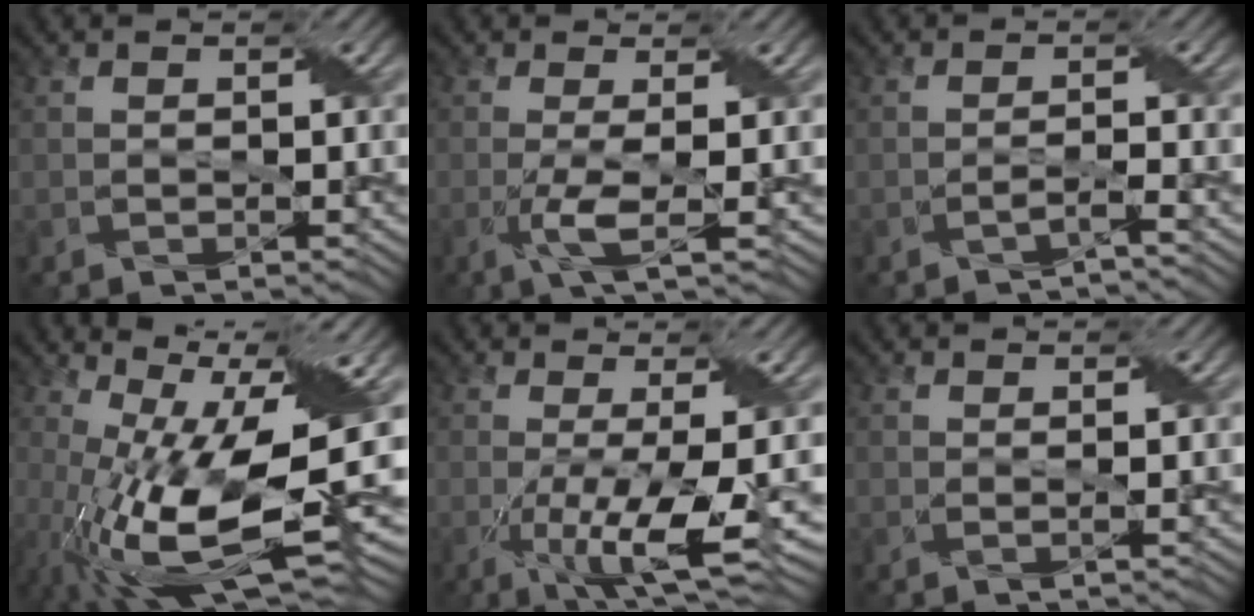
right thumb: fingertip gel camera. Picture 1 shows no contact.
{"total": 3.6, "force": [-0.8, 0.6, 3.4], "torque": [-0.065, 0.003, -0.024]}
{"total": 1.6, "force": [-1.3, 0.0, 1.0], "torque": [-0.019, 0.000, -0.032]}
{"total": 18.4, "force": [-2.9, 6.2, 17.1], "torque": [-0.317, -0.013, -0.052]}
{"total": 8.9, "force": [-2.3, 2.0, 8.3], "torque": [-0.135, -0.010, -0.031]}
{"total": 0.7, "force": [0.2, 0.2, 0.6], "torque": [-0.015, 0.004, -0.003]}